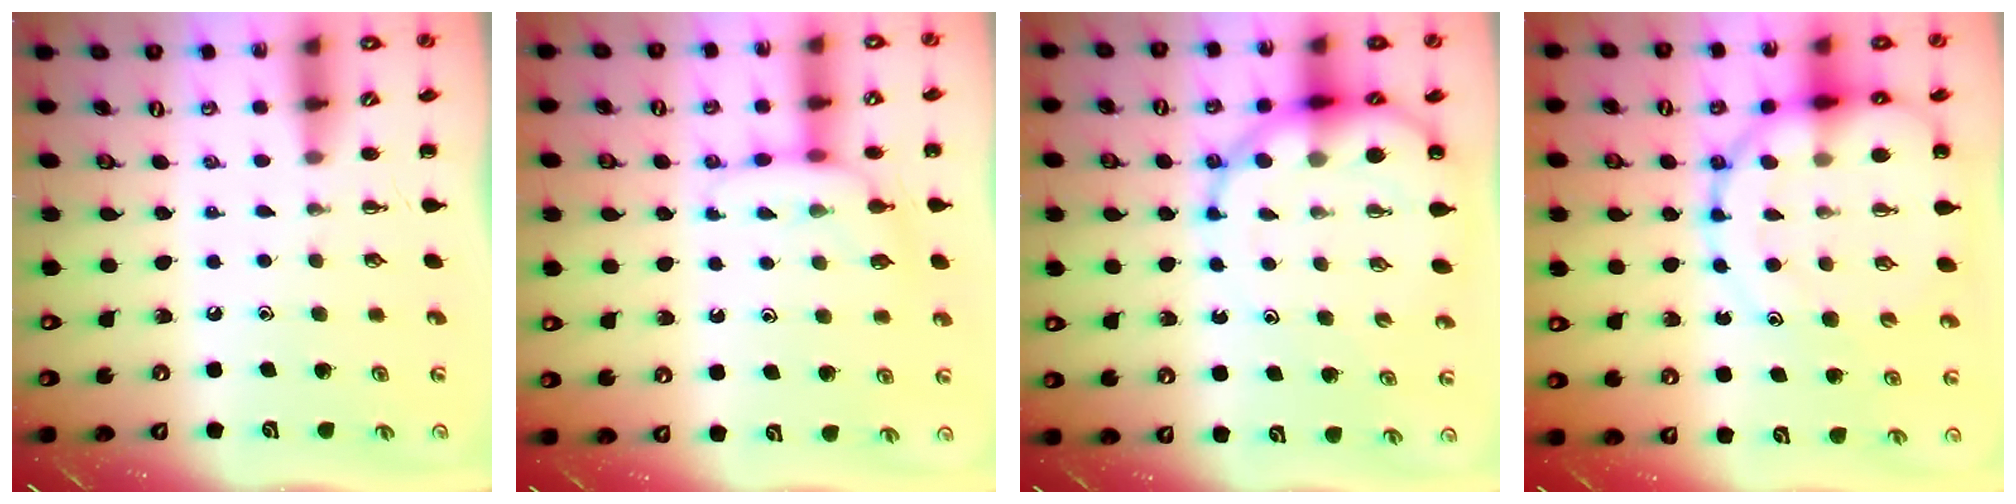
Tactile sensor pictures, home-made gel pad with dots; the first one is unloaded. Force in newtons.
{"total": 8.1, "press": 7.9, "slide": 1.5}
{"total": 11.9, "press": 11.5, "slide": 3.0}
{"total": 17.2, "press": 17.0, "slide": 3.1}